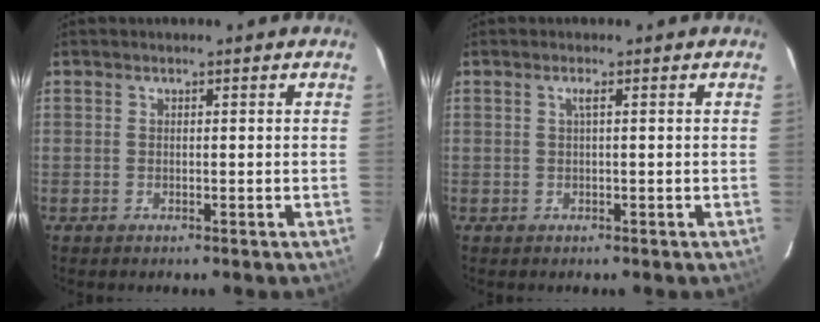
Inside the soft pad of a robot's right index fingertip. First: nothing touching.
{"total": 1.0, "force": [0.2, -0.3, 0.9], "torque": [-0.017, 0.003, 0.001]}